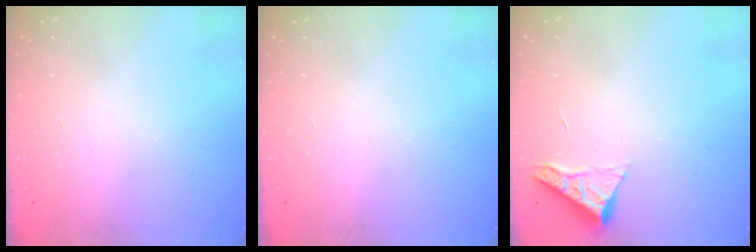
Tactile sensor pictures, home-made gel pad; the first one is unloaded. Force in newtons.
{"total": 0.0}
{"total": 5.3, "press": 5.3, "slide": 0.5}